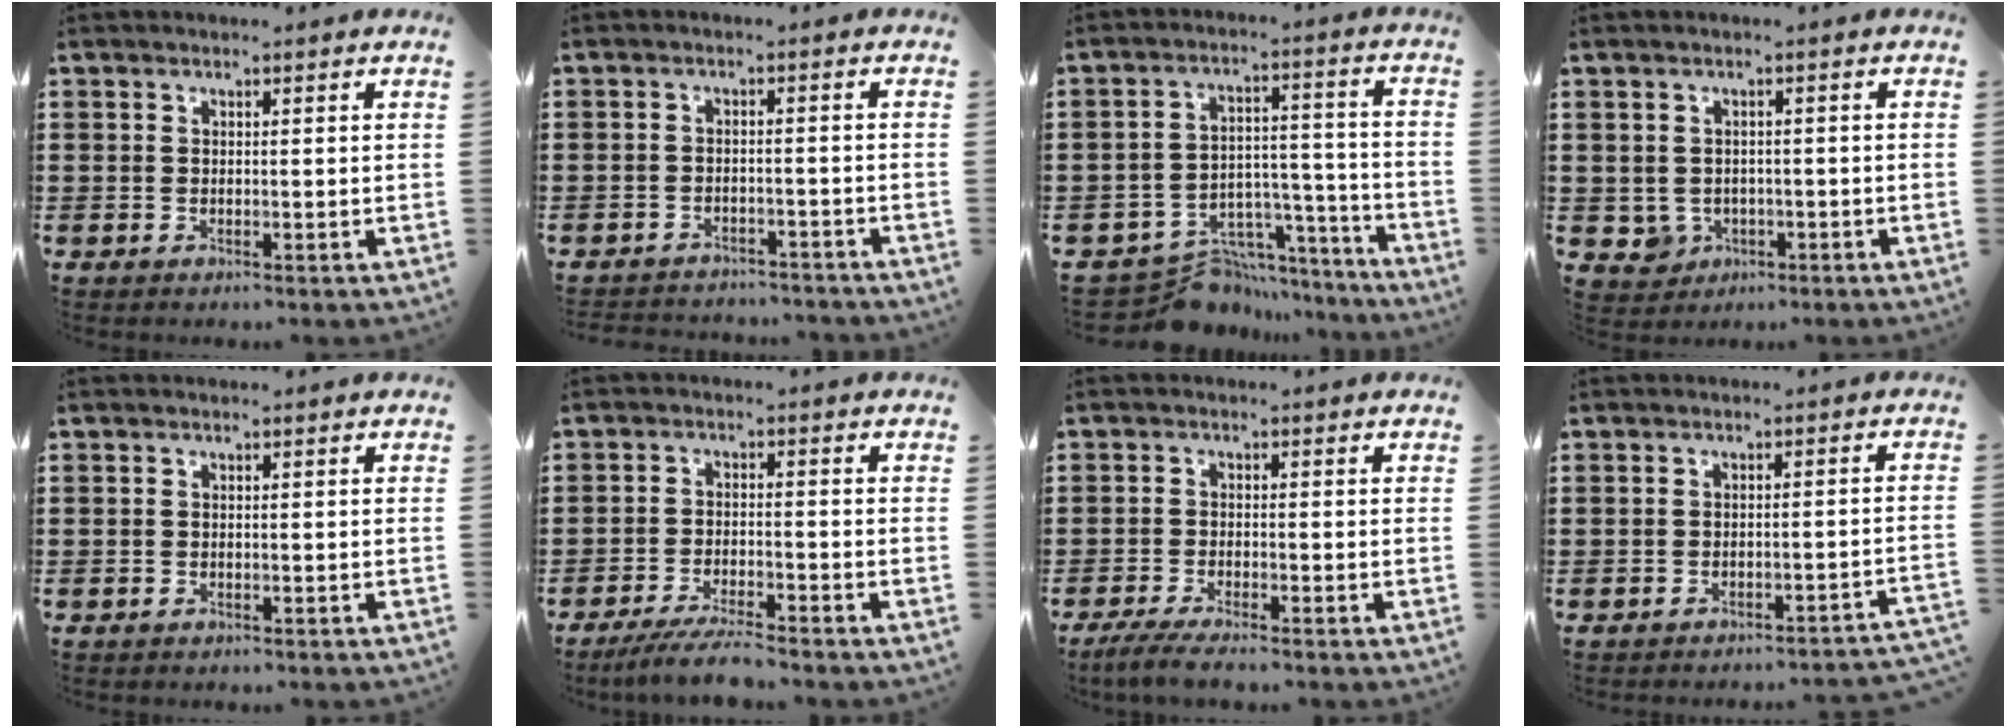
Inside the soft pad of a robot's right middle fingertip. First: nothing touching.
{"total": 2.8, "force": [-2.7, 0.5, -0.1], "torque": [-0.006, -0.001, -0.059]}
{"total": 9.0, "force": [-8.0, 3.7, 2.1], "torque": [-0.029, 0.035, -0.145]}
{"total": 2.1, "force": [-0.4, 2.1, 0.4], "torque": [-0.020, 0.001, -0.011]}
{"total": 0.8, "force": [-0.7, 0.2, 0.1], "torque": [-0.004, 0.001, -0.016]}
{"total": 4.8, "force": [-4.4, 0.2, 1.8], "torque": [-0.044, -0.011, -0.089]}
{"total": 3.4, "force": [-3.1, 0.2, 1.4], "torque": [-0.039, -0.008, -0.065]}
{"total": 2.4, "force": [-2.3, -0.2, 0.5], "torque": [-0.011, 0.000, -0.050]}